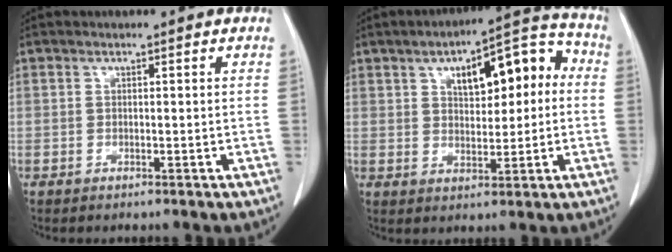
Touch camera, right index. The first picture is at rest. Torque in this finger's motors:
{"motor_torque": [0.35, 0.08, 0.21, 0.06]}